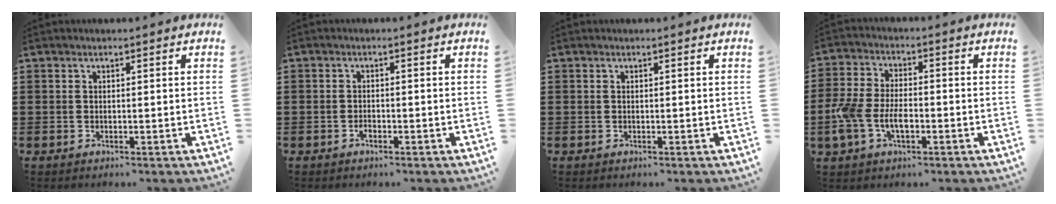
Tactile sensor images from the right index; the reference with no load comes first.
{"total": 1.1, "force": [-0.8, 0.5, 0.6], "torque": [-0.013, -0.002, -0.014]}
{"total": 0.0}
{"total": 6.5, "force": [-2.1, 3.5, 5.1], "torque": [-0.122, 0.002, -0.045]}